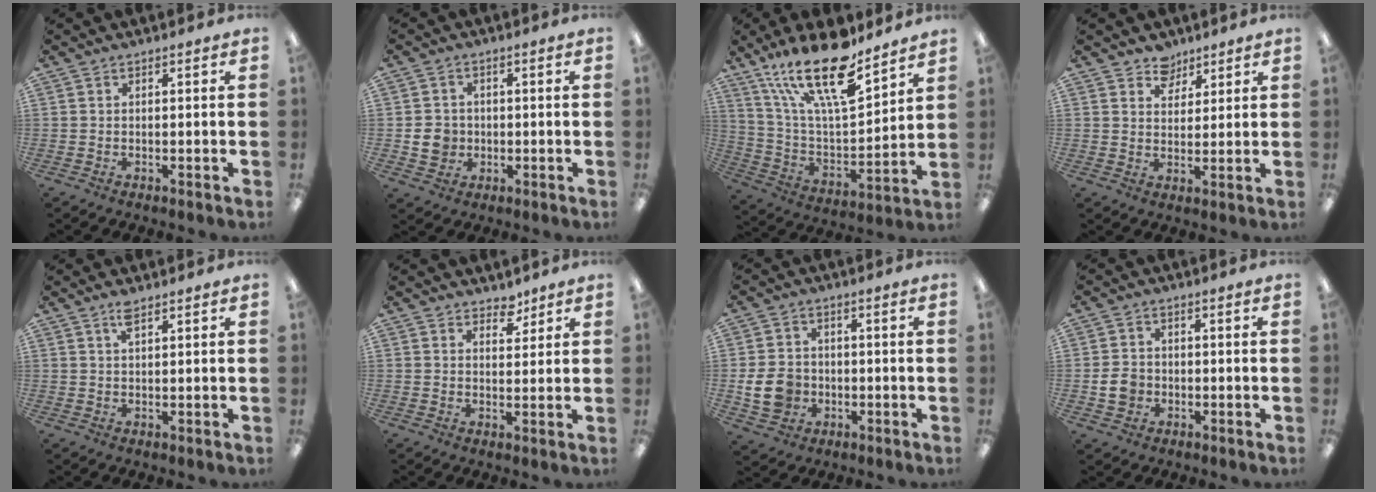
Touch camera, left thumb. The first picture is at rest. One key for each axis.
{"total": 5.5, "fx": -0.8, "fy": 5.1, "fz": 1.9, "tx": -0.035, "ty": 0.009, "tz": -0.013}
{"total": 23.1, "fx": 16.0, "fy": 7.5, "fz": 14.9, "tx": -0.271, "ty": -0.098, "tz": 0.273}
{"total": 5.5, "fx": 4.2, "fy": 3.4, "fz": 0.3, "tx": -0.002, "ty": -0.023, "tz": 0.076}
{"total": 2.8, "fx": 1.9, "fy": 0.9, "fz": 1.8, "tx": -0.032, "ty": -0.001, "tz": 0.033}
{"total": 3.9, "fx": 3.2, "fy": 2.1, "fz": 0.8, "tx": 0.002, "ty": -0.021, "tz": 0.056}
{"total": 8.8, "fx": -1.9, "fy": 7.3, "fz": 4.6, "tx": -0.104, "ty": 0.014, "tz": -0.033}
{"total": 5.0, "fx": -1.1, "fy": 4.2, "fz": 2.4, "tx": -0.047, "ty": 0.007, "tz": -0.019}